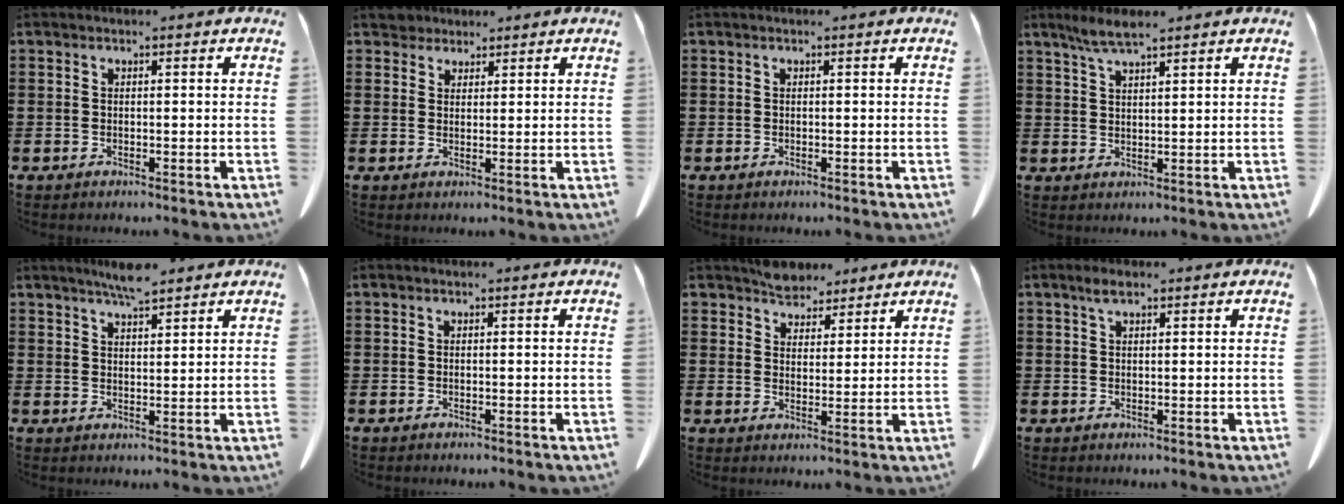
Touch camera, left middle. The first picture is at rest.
{"total": 2.4, "force": [2.2, 1.0, 0.2], "torque": [-0.003, 0.001, 0.041]}
{"total": 0.0}
{"total": 3.8, "force": [2.7, 0.4, 2.6], "torque": [-0.056, 0.001, 0.049]}
{"total": 4.1, "force": [3.7, 0.3, 1.7], "torque": [-0.043, -0.006, 0.067]}
{"total": 0.0}
{"total": 4.8, "force": [4.3, 2.0, 0.5], "torque": [-0.026, -0.005, 0.084]}
{"total": 1.9, "force": [1.2, 0.7, 1.4], "torque": [-0.030, 0.004, 0.020]}